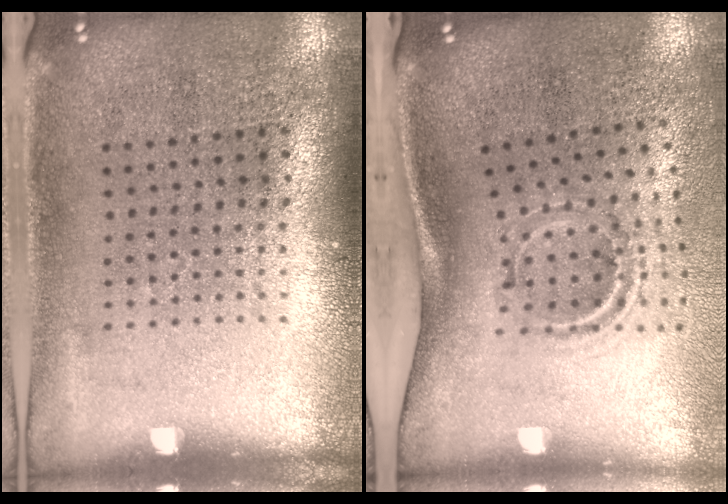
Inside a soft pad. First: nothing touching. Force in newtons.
{"total": 2.2, "press": 1.2, "slide": 1.9}